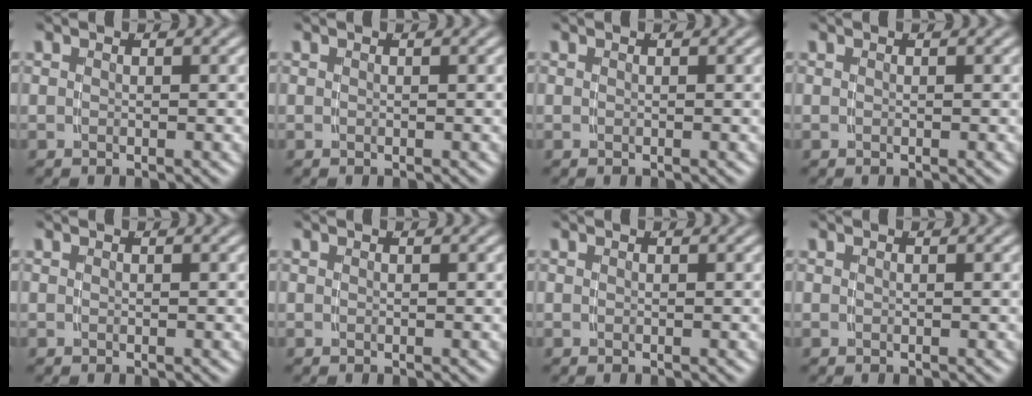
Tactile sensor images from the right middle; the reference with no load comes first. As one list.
[{"total": 0.0}, {"total": 0.0}, {"total": 0.0}, {"total": 0.0}, {"total": 0.0}, {"total": 0.0}, {"total": 0.0}]